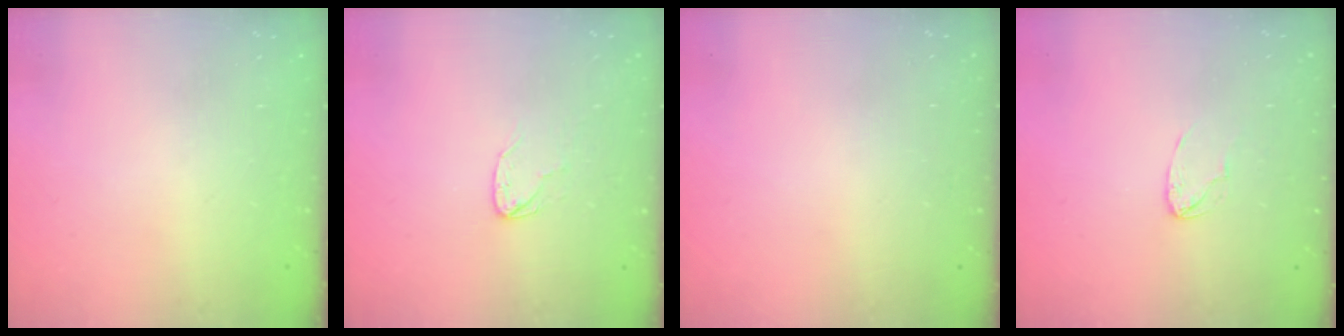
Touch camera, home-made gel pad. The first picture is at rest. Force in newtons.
{"total": 4.4, "press": 4.4, "slide": 0.3}
{"total": 0.0}
{"total": 3.4, "press": 3.4, "slide": 0.2}